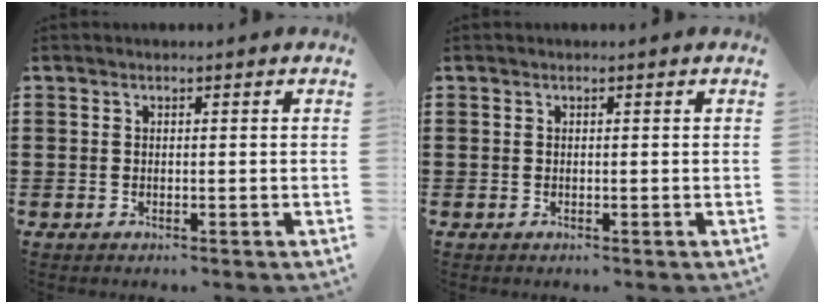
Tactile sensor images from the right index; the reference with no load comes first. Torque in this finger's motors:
{"motor_torque": [0.00, 0.00, 0.00, -0.01]}